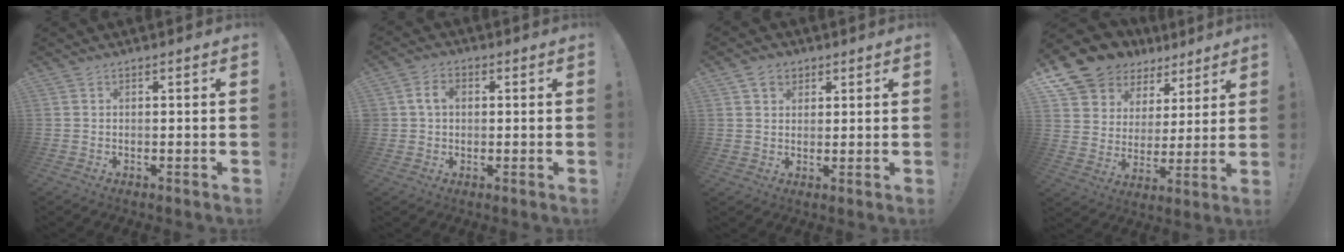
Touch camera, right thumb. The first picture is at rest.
{"total": 5.6, "force": [1.0, 4.2, 3.5], "torque": [-0.061, 0.012, 0.018]}
{"total": 5.4, "force": [2.9, 4.4, 1.2], "torque": [-0.019, -0.008, 0.056]}
{"total": 12.6, "force": [9.3, 8.0, 2.8], "torque": [-0.055, -0.075, 0.183]}